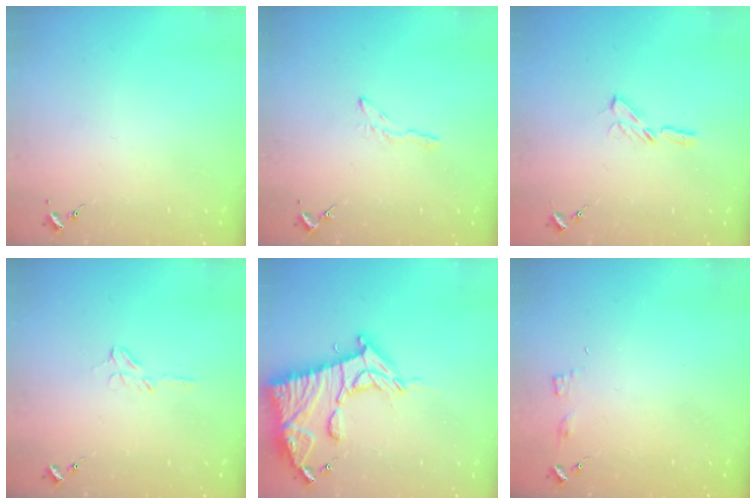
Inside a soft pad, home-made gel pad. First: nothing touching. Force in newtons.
{"total": 3.8, "press": 3.7, "slide": 0.4}
{"total": 4.0, "press": 4.0, "slide": 0.4}
{"total": 5.5, "press": 5.5, "slide": 0.5}
{"total": 19.3, "press": 19.3, "slide": 1.6}
{"total": 3.6, "press": 3.6, "slide": 0.5}